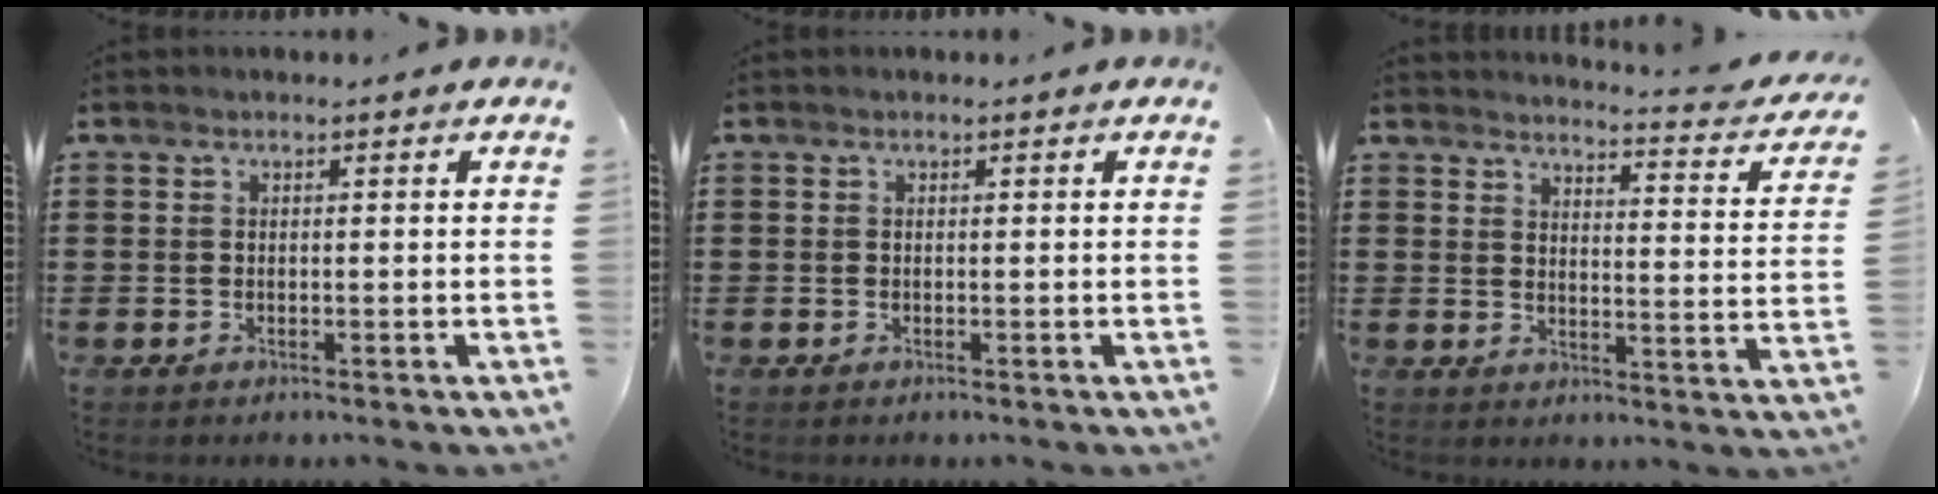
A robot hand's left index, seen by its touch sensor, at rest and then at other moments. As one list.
[{"total": 0.0}, {"total": 3.6, "force": [3.3, -0.3, 1.3], "torque": [-0.027, -0.036, 0.048]}]